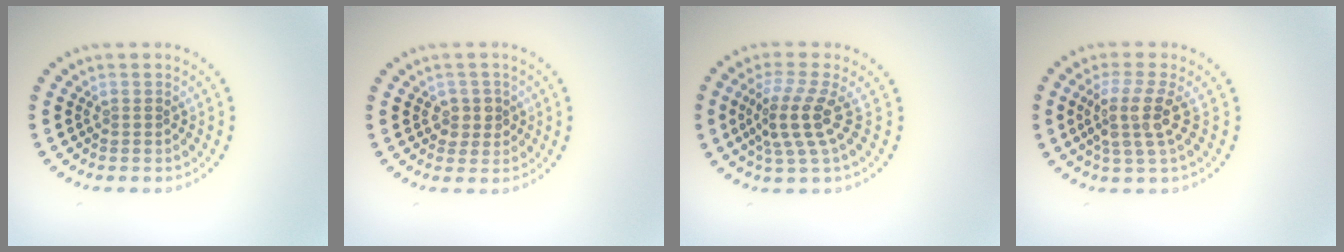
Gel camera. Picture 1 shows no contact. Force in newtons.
{"total": 1.8, "press": 1.7, "slide": 0.4}
{"total": 3.8, "press": 3.0, "slide": 2.3}
{"total": 3.6, "press": 2.8, "slide": 2.3}